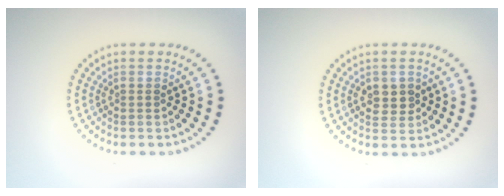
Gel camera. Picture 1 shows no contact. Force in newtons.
{"total": 2.4, "press": 2.3, "slide": 0.5}